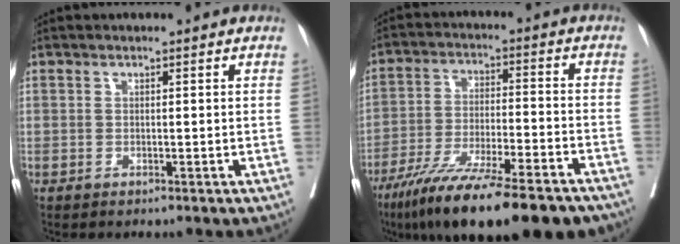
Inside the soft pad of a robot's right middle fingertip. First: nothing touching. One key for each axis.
{"total": 22.4, "fx": -17.2, "fy": 3.5, "fz": 14.0, "tx": -0.186, "ty": -0.025, "tz": -0.267}